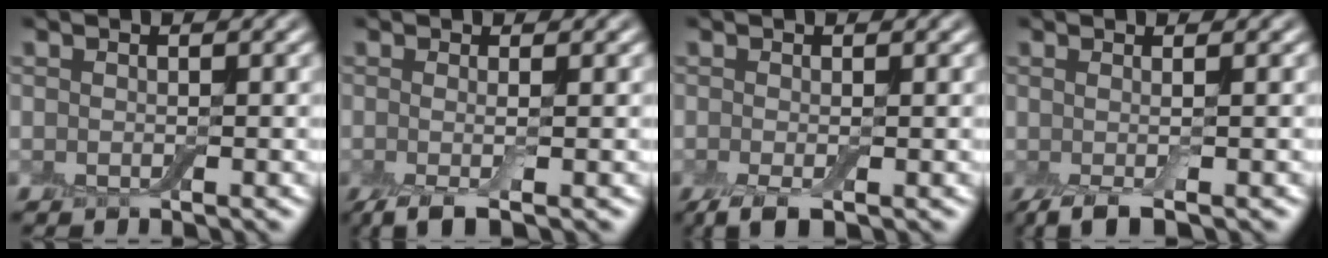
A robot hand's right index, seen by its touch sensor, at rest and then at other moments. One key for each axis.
{"total": 2.9, "fx": -0.8, "fy": 0.6, "fz": 2.7, "tx": -0.046, "ty": -0.007, "tz": -0.022}
{"total": 2.3, "fx": -1.1, "fy": 0.6, "fz": 1.9, "tx": -0.041, "ty": -0.008, "tz": -0.025}
{"total": 2.9, "fx": -0.7, "fy": 0.7, "fz": 2.8, "tx": -0.040, "ty": -0.003, "tz": -0.018}